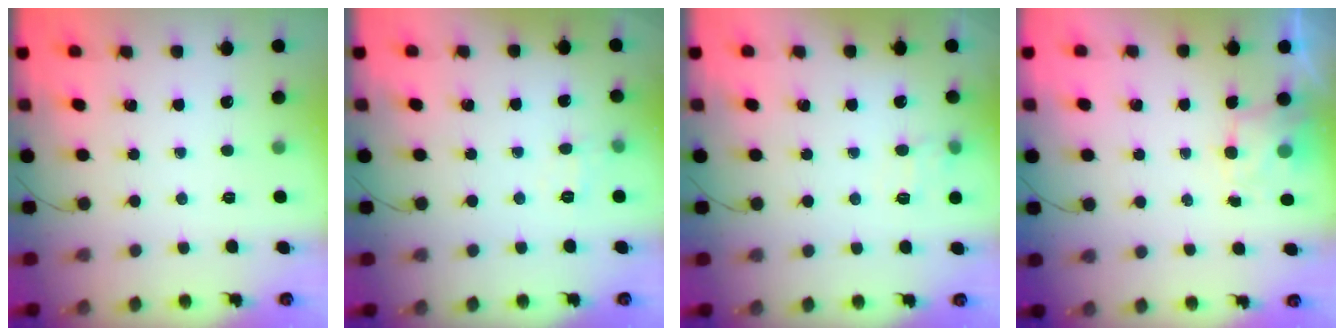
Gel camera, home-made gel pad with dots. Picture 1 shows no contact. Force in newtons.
{"total": 6.5, "press": 6.4, "slide": 1.4}
{"total": 9.5, "press": 9.4, "slide": 1.7}
{"total": 4.0, "press": 3.8, "slide": 1.0}